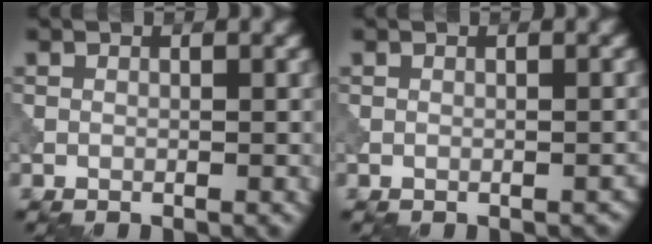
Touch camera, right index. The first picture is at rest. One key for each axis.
{"total": 0.5, "fx": -0.2, "fy": 0.3, "fz": 0.3, "tx": -0.007, "ty": -0.004, "tz": 0.000}